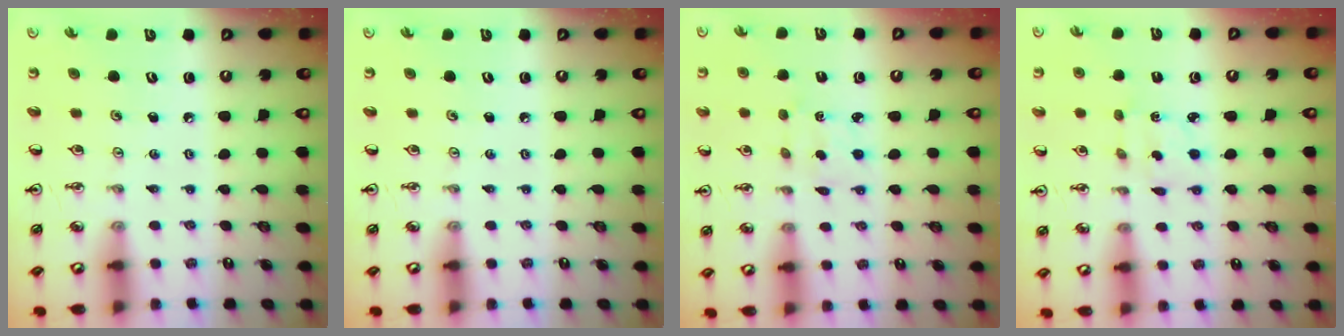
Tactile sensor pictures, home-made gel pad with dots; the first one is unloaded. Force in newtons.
{"total": 0.0}
{"total": 2.5, "press": 2.4, "slide": 0.6}
{"total": 2.2, "press": 2.1, "slide": 0.6}